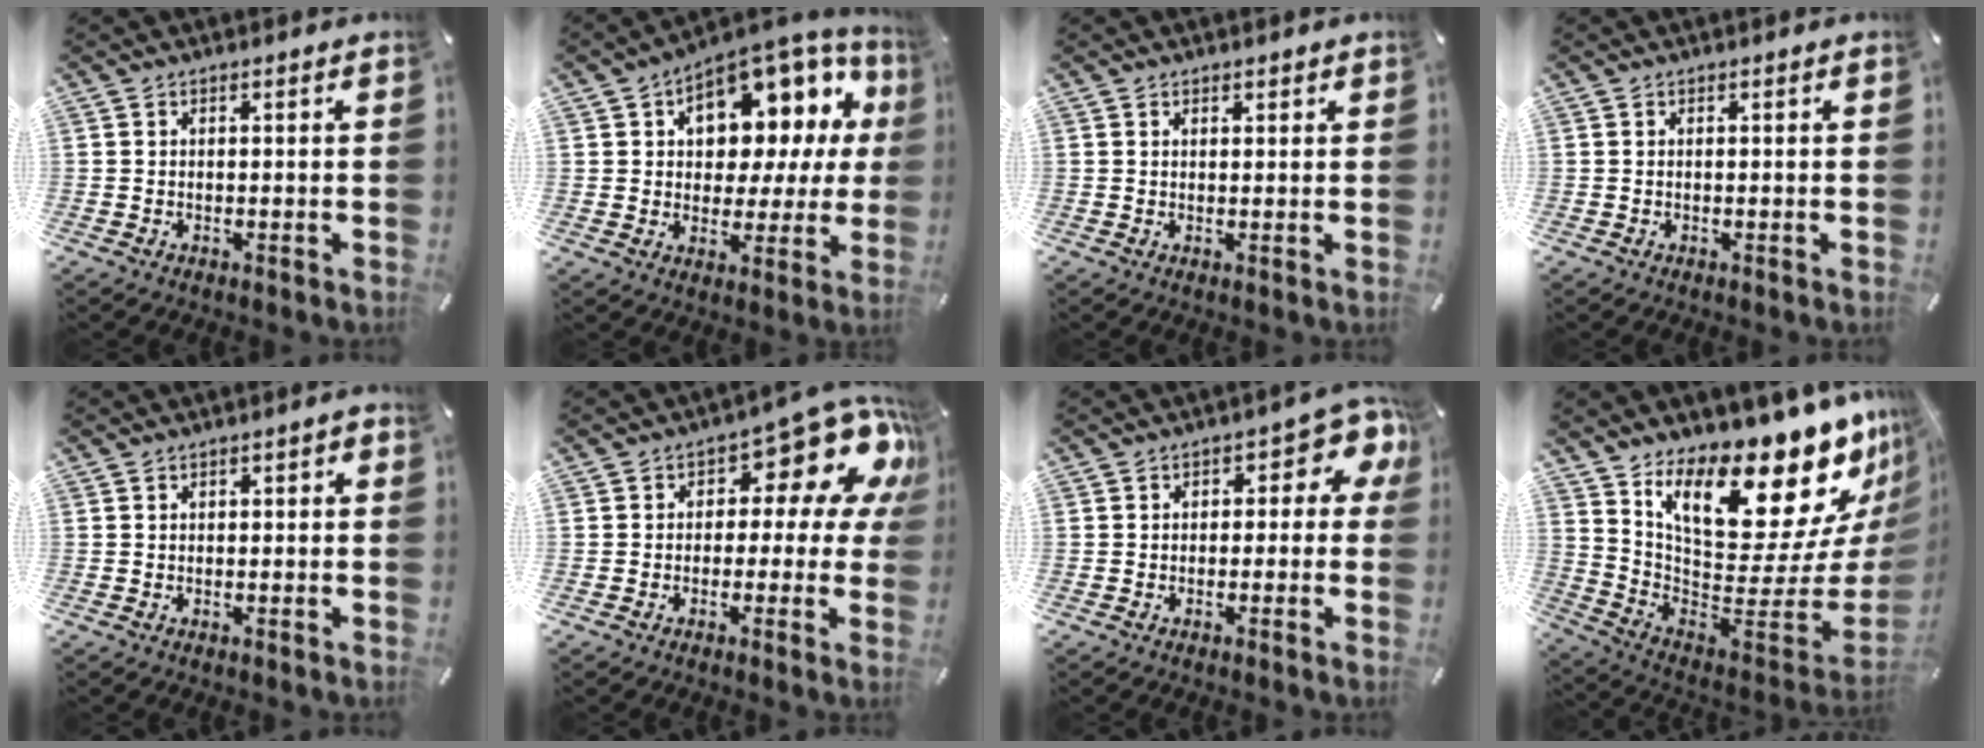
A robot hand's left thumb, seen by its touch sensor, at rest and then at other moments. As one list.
[{"total": 12.3, "force": [5.9, 8.2, 7.1], "torque": [-0.091, -0.055, 0.103]}, {"total": 1.1, "force": [0.8, 0.7, 0.2], "torque": [0.005, -0.002, 0.014]}, {"total": 0.0}, {"total": 1.1, "force": [-0.2, 0.7, 0.8], "torque": [-0.013, 0.004, -0.006]}, {"total": 12.6, "force": [6.2, 6.4, 9.0], "torque": [-0.110, -0.055, 0.100]}, {"total": 6.4, "force": [1.4, 3.8, 4.9], "torque": [-0.058, -0.008, 0.017]}, {"total": 24.6, "force": [16.0, 9.4, 16.2], "torque": [-0.223, -0.127, 0.269]}]